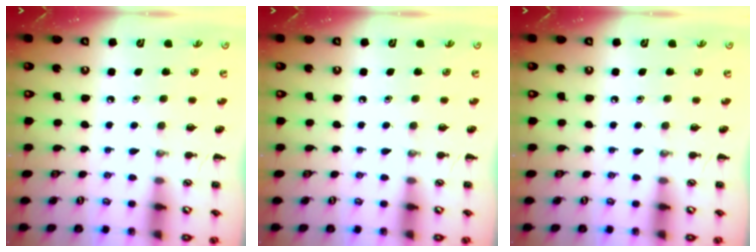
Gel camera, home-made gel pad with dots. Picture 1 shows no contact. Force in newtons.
{"total": 0.0}
{"total": 0.0}